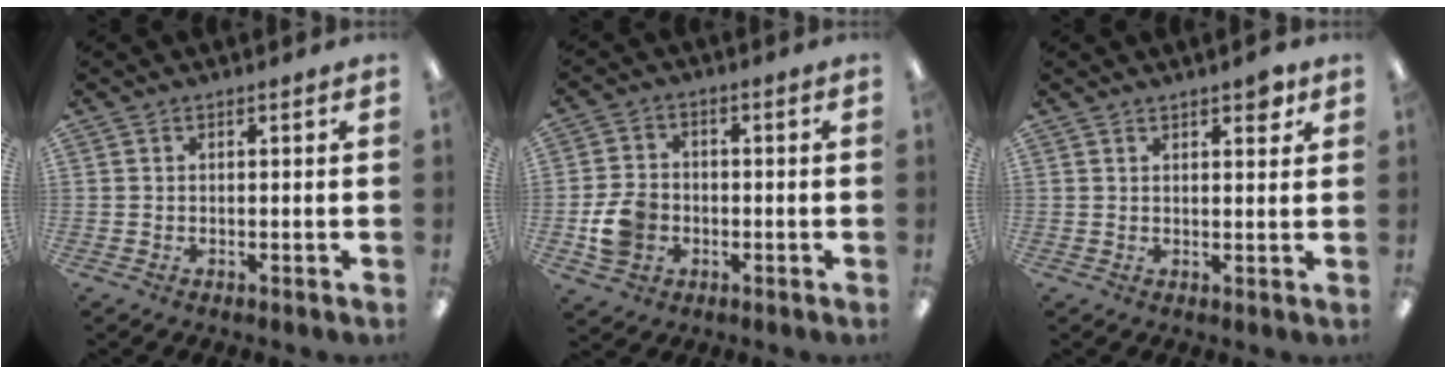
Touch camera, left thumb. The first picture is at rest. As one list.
[{"total": 7.9, "force": [-2.1, 6.5, 3.9], "torque": [-0.076, 0.011, -0.039]}, {"total": 3.2, "force": [2.3, 1.0, 1.9], "torque": [-0.016, -0.008, 0.035]}]